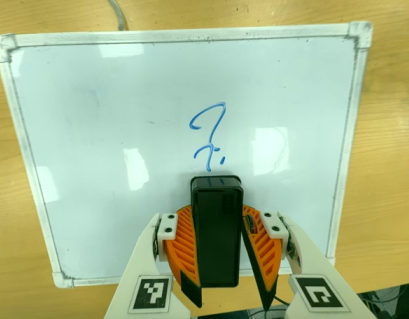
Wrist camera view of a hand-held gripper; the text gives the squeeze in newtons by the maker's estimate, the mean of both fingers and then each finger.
{"total": 8.7, "left": 8.2, "right": 9.1}